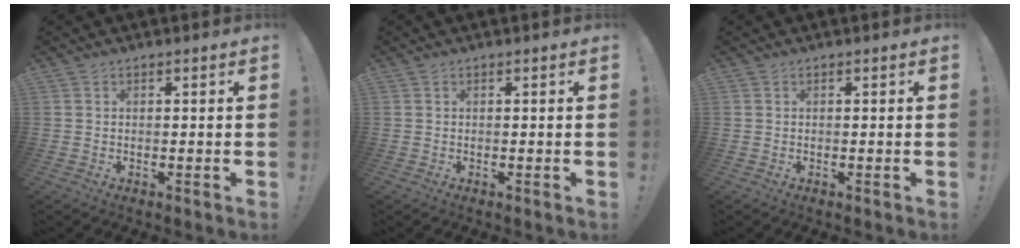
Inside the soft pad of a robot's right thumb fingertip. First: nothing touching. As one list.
[{"total": 0.0}, {"total": 0.0}]